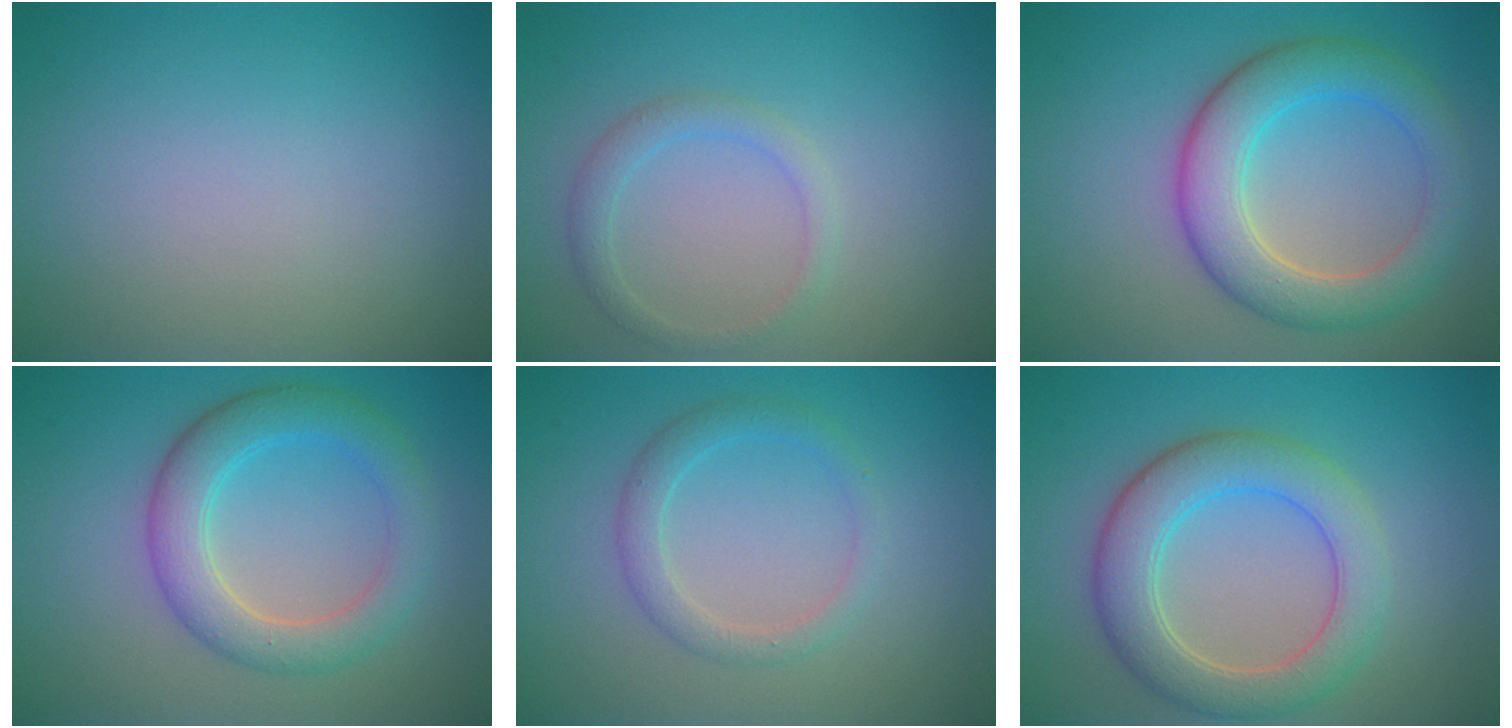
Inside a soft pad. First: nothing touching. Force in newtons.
{"total": 1.8, "press": 1.8, "slide": 0.1}
{"total": 6.1, "press": 6.1, "slide": 0.1}
{"total": 4.9, "press": 4.9, "slide": 0.5}
{"total": 2.2, "press": 2.2, "slide": 0.1}
{"total": 5.8, "press": 5.8, "slide": 0.6}